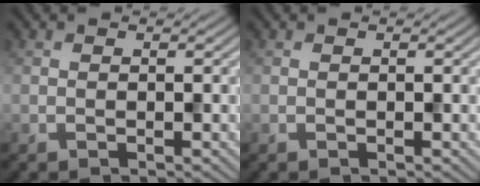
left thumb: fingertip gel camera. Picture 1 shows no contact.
{"total": 0.0}